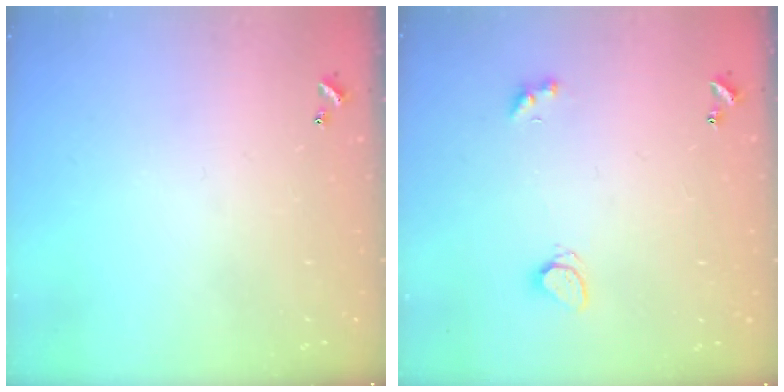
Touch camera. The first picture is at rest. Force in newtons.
{"total": 3.2, "press": 3.2, "slide": 0.6}